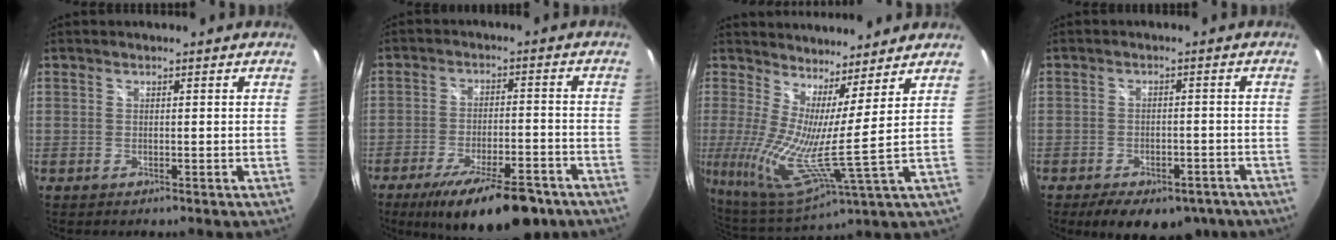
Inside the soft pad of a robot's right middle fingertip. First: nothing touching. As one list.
[{"total": 17.3, "force": [-12.2, 5.3, 11.0], "torque": [-0.187, -0.027, -0.177]}, {"total": 11.7, "force": [5.5, -0.9, 10.3], "torque": [-0.167, -0.013, 0.092]}, {"total": 12.8, "force": [-9.1, 6.2, 6.5], "torque": [-0.129, -0.005, -0.113]}]